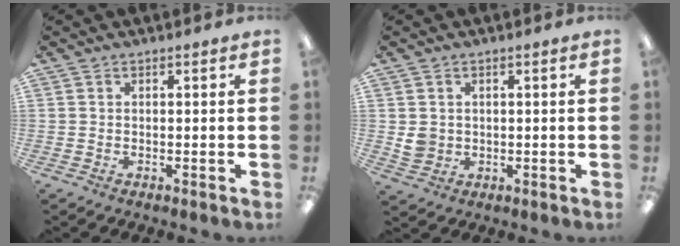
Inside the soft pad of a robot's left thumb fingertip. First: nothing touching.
{"total": 3.8, "force": [0.9, 3.5, 1.2], "torque": [-0.011, 0.002, 0.016]}